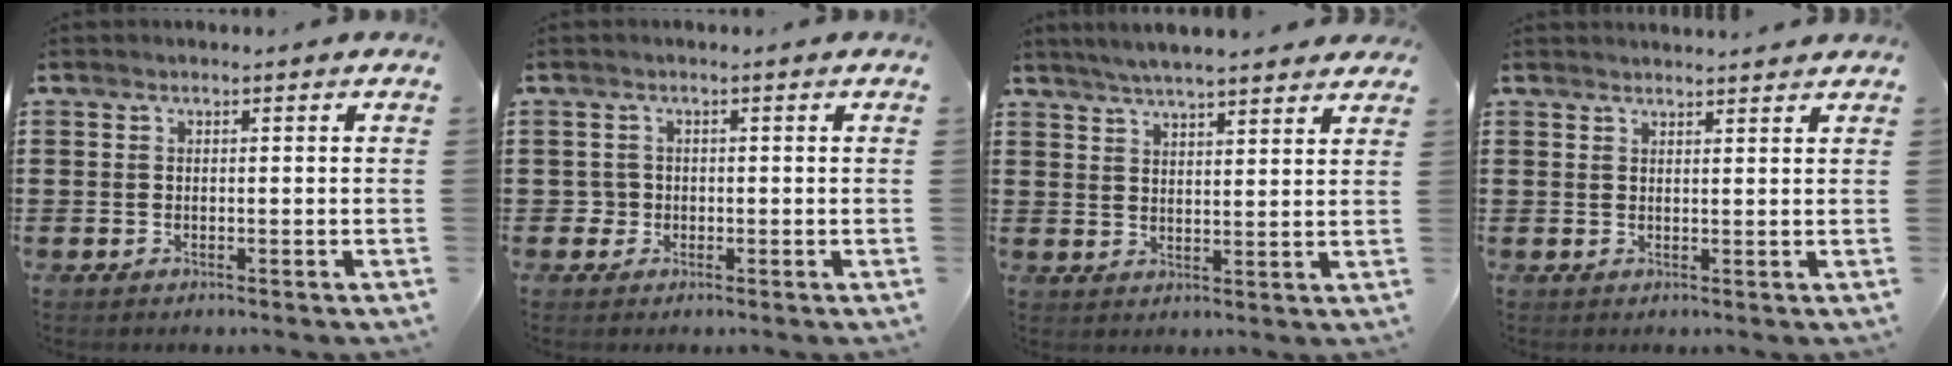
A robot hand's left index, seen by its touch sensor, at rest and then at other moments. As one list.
[{"total": 1.6, "force": [-0.3, 1.5, 0.1], "torque": [-0.008, 0.005, -0.010]}, {"total": 4.5, "force": [4.3, 0.0, 1.4], "torque": [-0.041, -0.014, 0.076]}, {"total": 1.6, "force": [1.6, -0.2, 0.1], "torque": [-0.006, 0.000, 0.031]}]